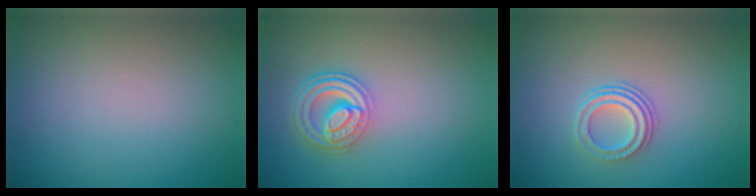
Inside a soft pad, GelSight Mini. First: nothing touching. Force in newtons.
{"total": 4.7, "press": 3.5, "slide": 3.1}
{"total": 3.0, "press": 2.2, "slide": 2.0}